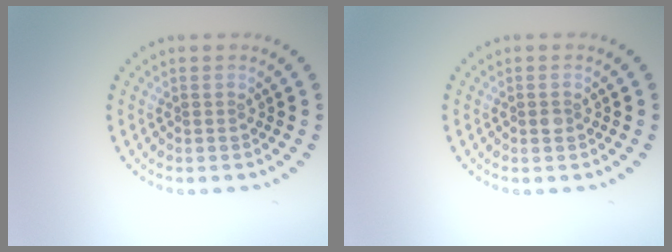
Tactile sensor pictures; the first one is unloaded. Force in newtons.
{"total": 0.8, "press": 0.8, "slide": 0.1}